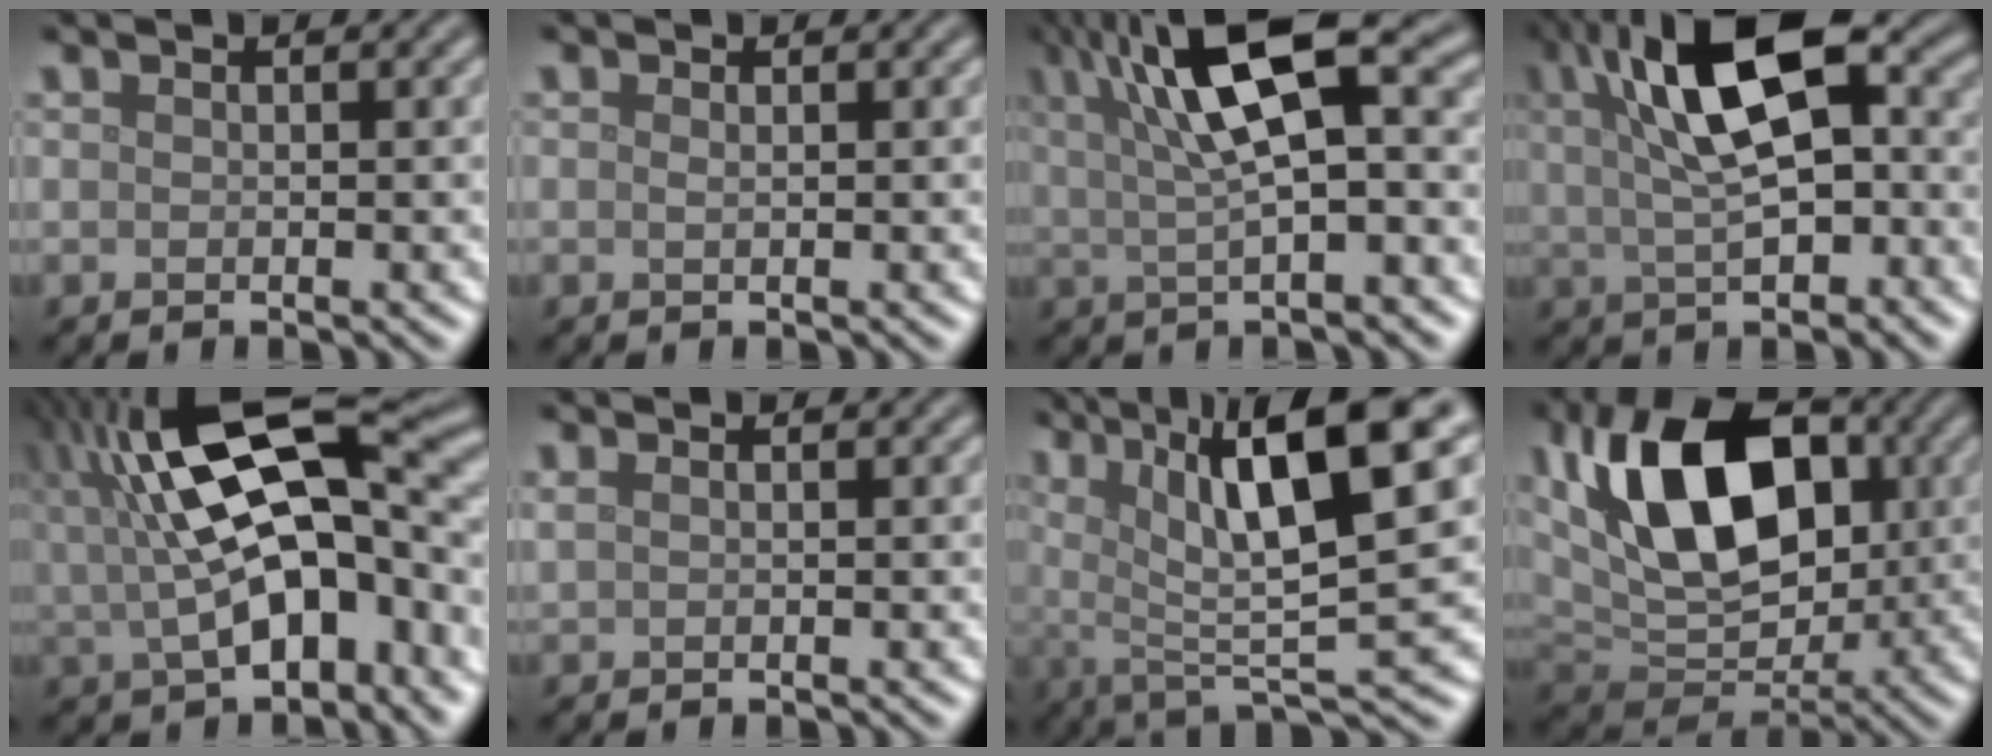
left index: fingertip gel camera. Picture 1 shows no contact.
{"total": 0.6, "force": [0.1, 0.4, 0.4], "torque": [-0.007, -0.001, 0.000]}
{"total": 10.9, "force": [3.1, 3.4, 9.9], "torque": [-0.160, 0.020, 0.049]}
{"total": 11.3, "force": [2.6, 4.8, 9.9], "torque": [-0.162, 0.018, 0.035]}
{"total": 16.7, "force": [2.2, 8.6, 14.2], "torque": [-0.240, 0.001, 0.043]}
{"total": 0.9, "force": [0.6, 0.4, 0.5], "torque": [-0.013, 0.001, 0.013]}
{"total": 12.9, "force": [3.9, 3.5, 11.8], "torque": [-0.181, 0.013, 0.067]}
{"total": 12.5, "force": [2.9, 7.7, 9.4], "torque": [-0.156, 0.010, 0.040]}